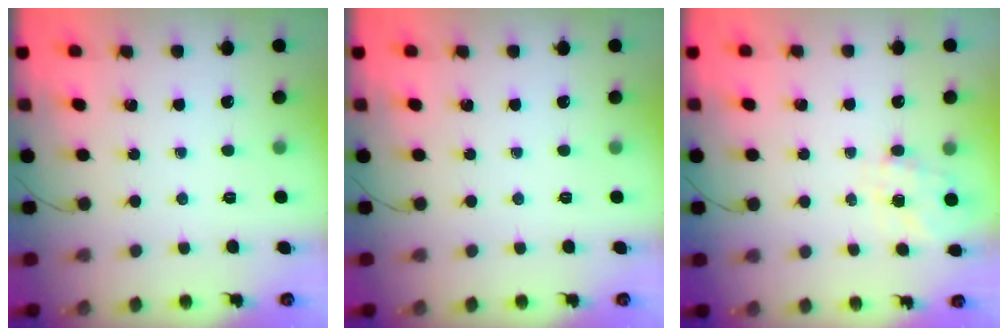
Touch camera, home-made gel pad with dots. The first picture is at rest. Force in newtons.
{"total": 0.0}
{"total": 3.0, "press": 2.9, "slide": 1.0}